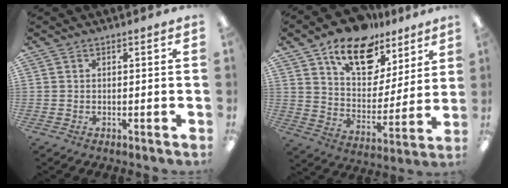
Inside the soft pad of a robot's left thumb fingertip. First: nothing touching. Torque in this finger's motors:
{"motor_torque": [0.58, 0.75, 1.40, -1.38, 0.15]}